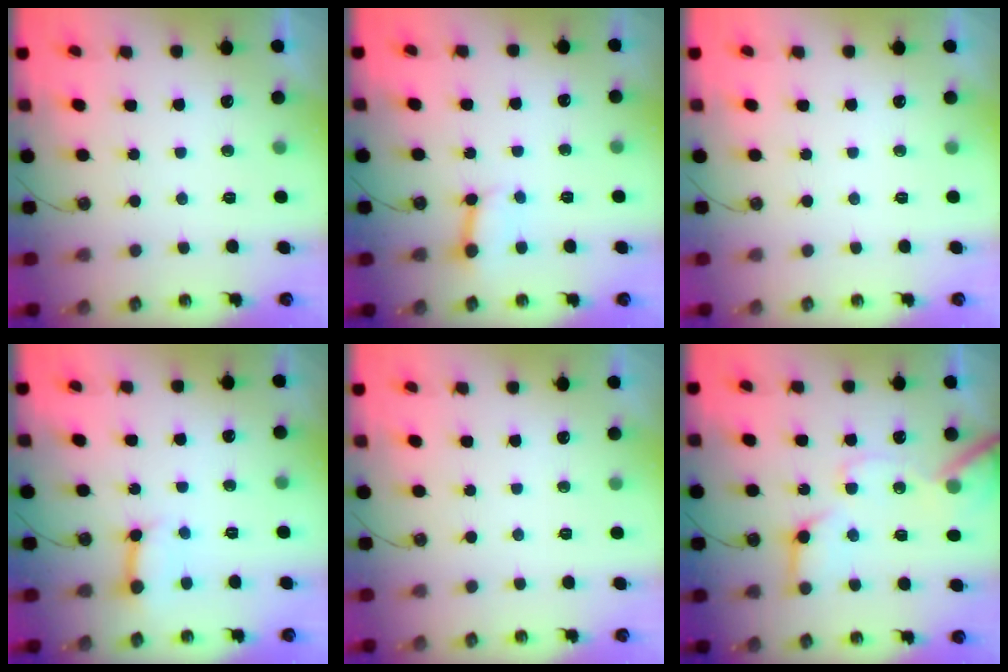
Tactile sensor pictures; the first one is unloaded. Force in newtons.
{"total": 4.1, "press": 4.1, "slide": 0.5}
{"total": 0.0}
{"total": 7.3, "press": 7.2, "slide": 0.8}
{"total": 0.0}
{"total": 14.7, "press": 14.6, "slide": 1.8}